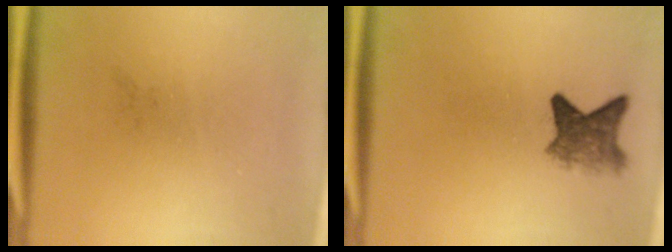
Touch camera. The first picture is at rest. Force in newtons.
{"total": 4.5}